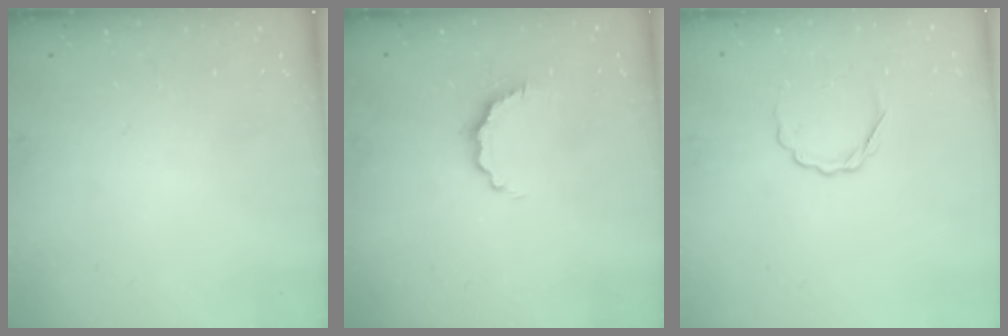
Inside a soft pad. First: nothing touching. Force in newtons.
{"total": 5.2, "press": 5.1, "slide": 0.8}
{"total": 4.0, "press": 3.9, "slide": 0.9}